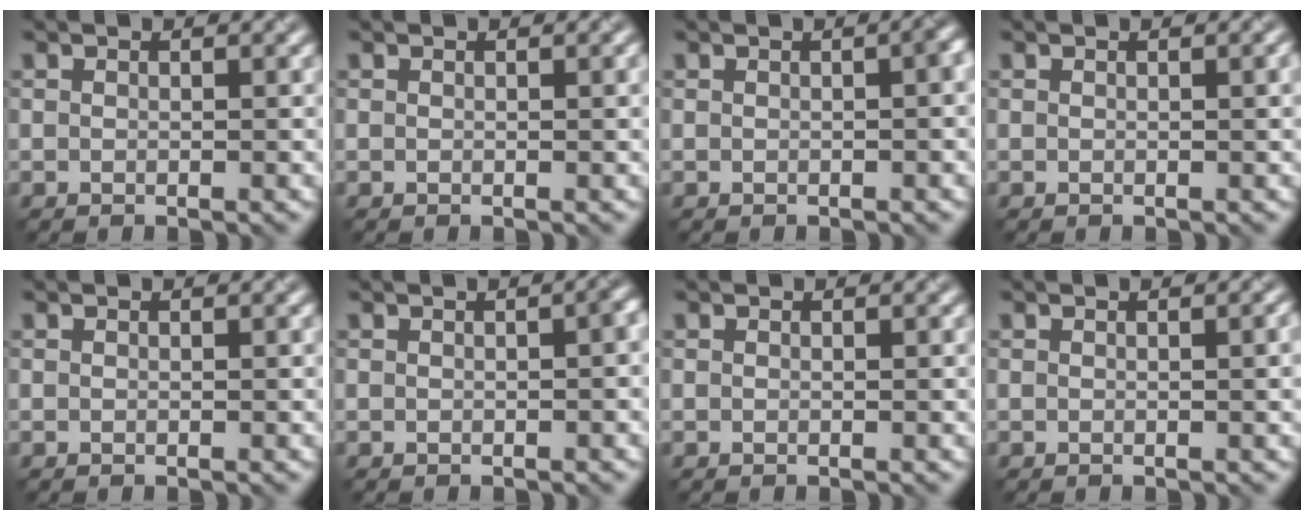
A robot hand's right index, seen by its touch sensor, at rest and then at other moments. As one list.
[{"total": 0.6, "force": [0.2, 0.1, 0.5], "torque": [-0.007, 0.004, 0.003]}, {"total": 2.1, "force": [0.2, 0.7, 1.9], "torque": [-0.014, 0.007, 0.004]}, {"total": 1.0, "force": [0.2, 0.3, 1.0], "torque": [-0.011, 0.004, 0.002]}, {"total": 0.0}, {"total": 1.5, "force": [0.0, 0.4, 1.5], "torque": [-0.015, 0.006, 0.002]}, {"total": 0.0}, {"total": 1.7, "force": [0.1, 0.5, 1.6], "torque": [-0.016, 0.006, 0.000]}]